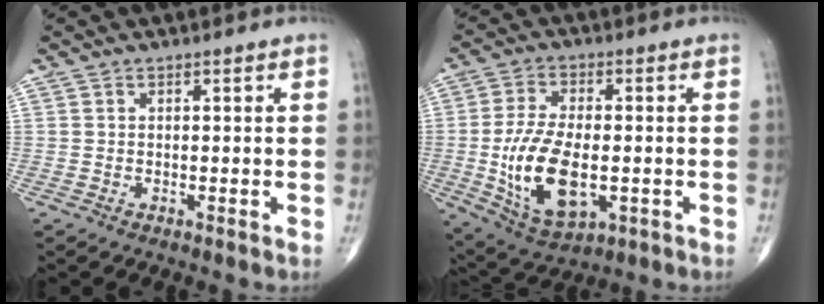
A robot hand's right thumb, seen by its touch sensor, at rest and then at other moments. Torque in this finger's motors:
{"motor_torque": [-0.50, 0.93, 0.82, 0.58, 0.48]}